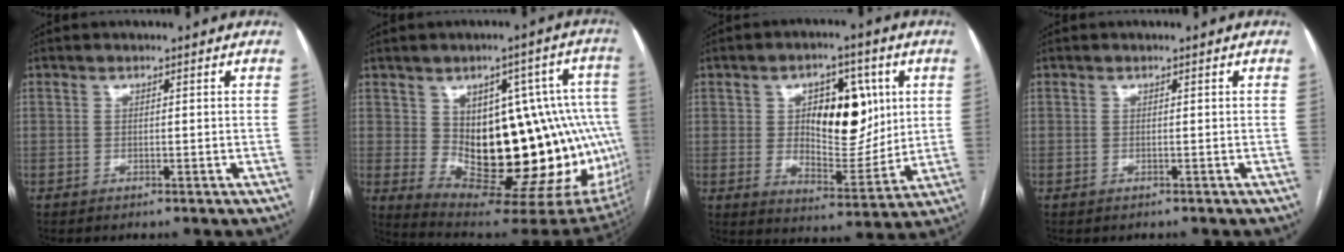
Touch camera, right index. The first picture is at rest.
{"total": 24.7, "force": [-0.4, 9.5, 22.8], "torque": [-0.206, 0.032, 0.025]}
{"total": 13.4, "force": [3.2, 6.7, 11.2], "torque": [-0.165, 0.010, 0.060]}
{"total": 0.0}